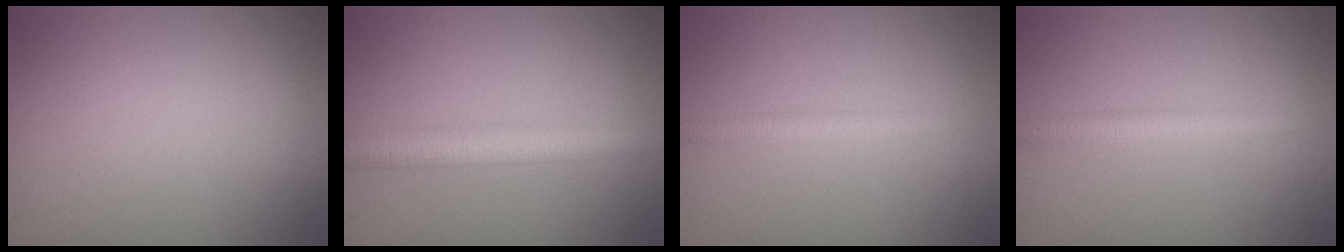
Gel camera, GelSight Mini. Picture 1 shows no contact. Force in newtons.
{"total": 4.1, "press": 4.1, "slide": 0.1}
{"total": 1.9, "press": 1.9, "slide": 0.2}
{"total": 2.5, "press": 2.5, "slide": 0.1}